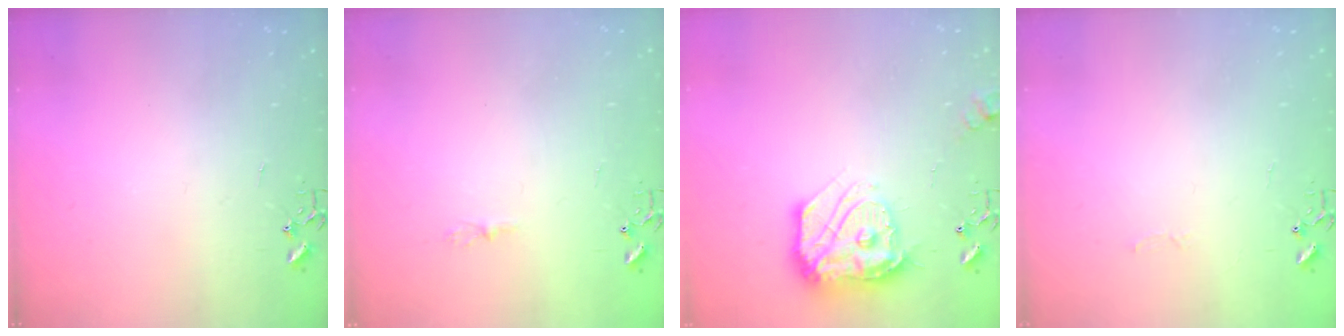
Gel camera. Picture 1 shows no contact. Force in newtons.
{"total": 4.1, "press": 4.1, "slide": 0.5}
{"total": 18.7, "press": 18.6, "slide": 1.8}
{"total": 2.5, "press": 2.5, "slide": 0.4}